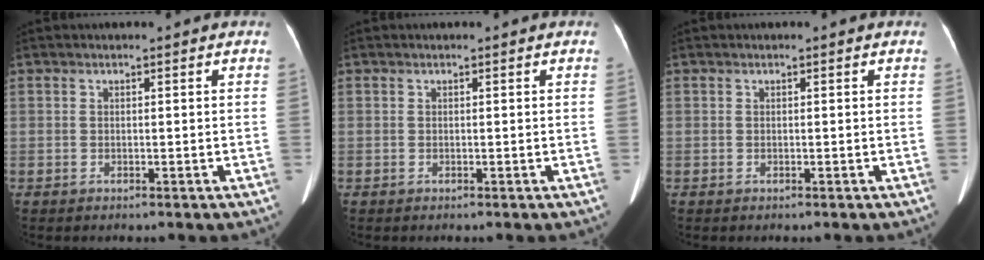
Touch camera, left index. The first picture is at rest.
{"total": 0.0}
{"total": 0.0}